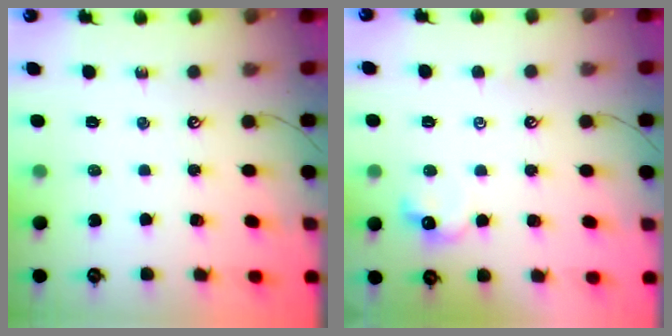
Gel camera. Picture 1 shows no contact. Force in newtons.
{"total": 2.1, "press": 2.0, "slide": 0.7}